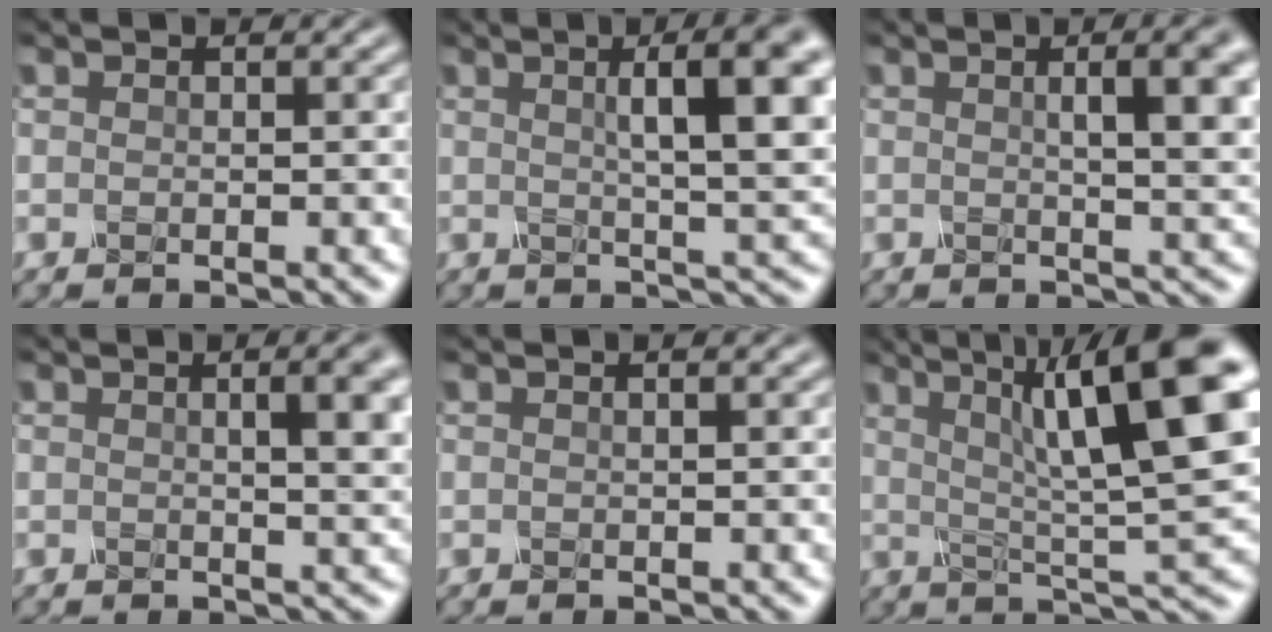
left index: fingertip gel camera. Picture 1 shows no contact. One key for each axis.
{"total": 9.2, "fx": 1.8, "fy": 2.0, "fz": 8.8, "tx": -0.092, "ty": 0.019, "tz": 0.031}
{"total": 6.7, "fx": 1.2, "fy": 2.0, "fz": 6.3, "tx": -0.046, "ty": 0.022, "tz": 0.012}
{"total": 6.0, "fx": 1.0, "fy": 2.0, "fz": 5.6, "tx": -0.034, "ty": 0.021, "tz": 0.008}
{"total": 1.2, "fx": 0.3, "fy": 0.5, "fz": 1.0, "tx": -0.006, "ty": 0.008, "tz": -0.010}
{"total": 12.8, "fx": 3.8, "fy": 2.5, "fz": 11.9, "tx": -0.164, "ty": 0.015, "tz": 0.066}